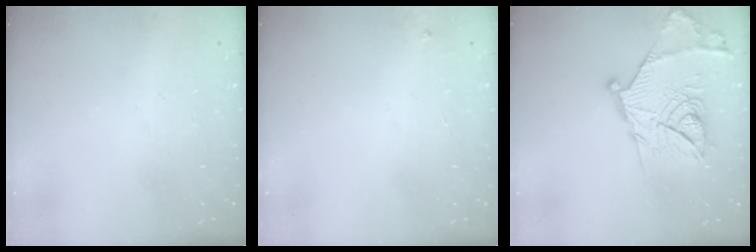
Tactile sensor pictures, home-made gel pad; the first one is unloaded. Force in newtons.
{"total": 3.2, "press": 3.2, "slide": 0.5}
{"total": 19.6, "press": 19.6, "slide": 0.6}